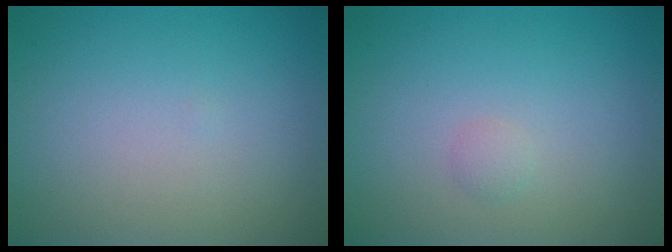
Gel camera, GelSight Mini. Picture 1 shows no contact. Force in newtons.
{"total": 0.6, "press": 0.6, "slide": 0.1}